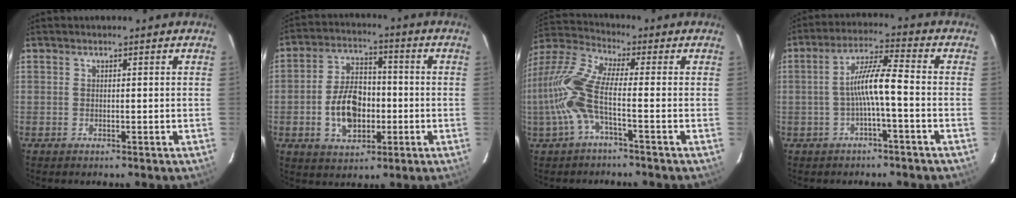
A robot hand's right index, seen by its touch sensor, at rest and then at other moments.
{"total": 11.1, "force": [-2.6, 7.0, 8.3], "torque": [-0.161, 0.017, -0.035]}
{"total": 11.4, "force": [-2.8, 2.3, 10.8], "torque": [-0.245, 0.005, -0.059]}
{"total": 6.8, "force": [-1.9, 0.2, 6.5], "torque": [-0.135, 0.015, -0.033]}